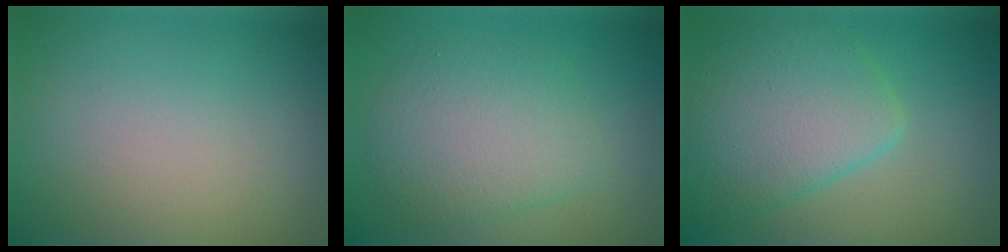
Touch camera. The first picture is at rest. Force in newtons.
{"total": 4.7, "press": 4.7, "slide": 0.1}
{"total": 6.3, "press": 6.3, "slide": 0.1}